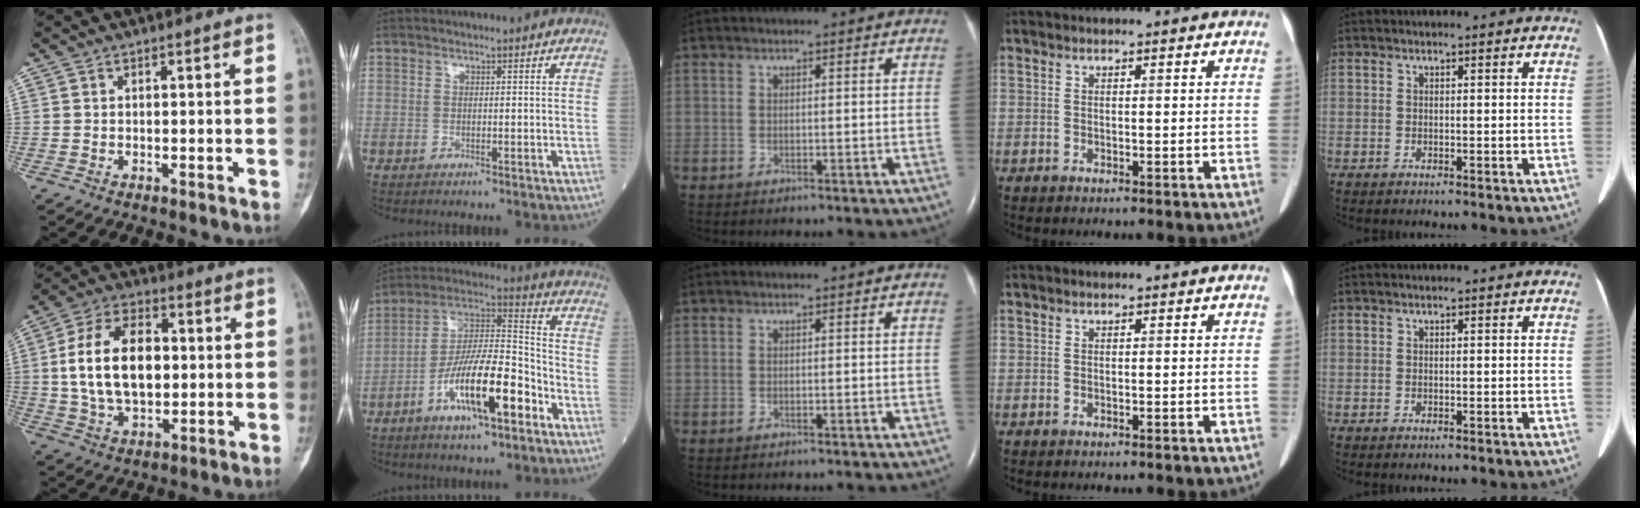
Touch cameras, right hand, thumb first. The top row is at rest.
{"thumb": {"total": 16.5, "force": [1.4, 10.1, 13.0], "torque": [-0.217, 0.008, 0.024]}, "index": {"total": 15.6, "force": [-7.1, 3.4, 13.5], "torque": [-0.246, 0.003, -0.125]}}